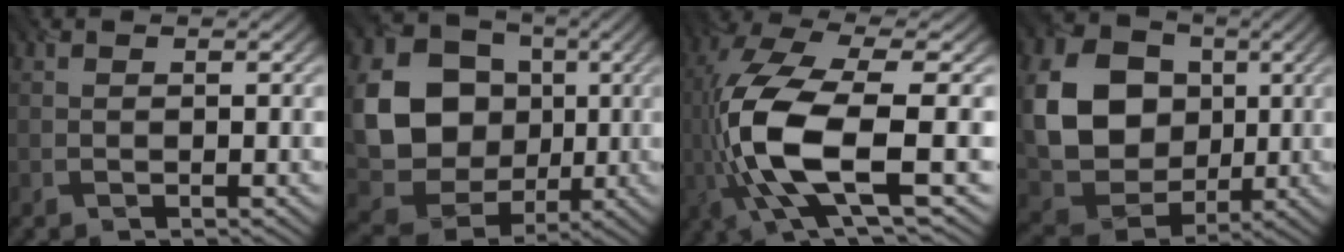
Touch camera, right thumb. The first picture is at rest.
{"total": 14.0, "force": [1.0, 11.9, 7.2], "torque": [-0.174, -0.011, 0.023]}
{"total": 13.0, "force": [-1.6, 4.8, 12.0], "torque": [-0.275, -0.012, -0.028]}
{"total": 12.7, "force": [1.9, 10.4, 7.1], "torque": [-0.173, 0.002, 0.031]}